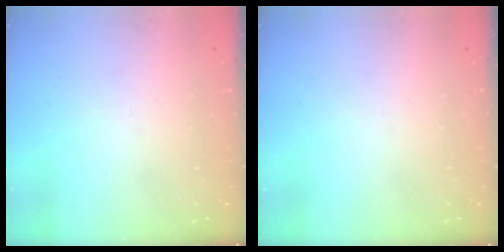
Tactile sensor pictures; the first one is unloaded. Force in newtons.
{"total": 0.0}